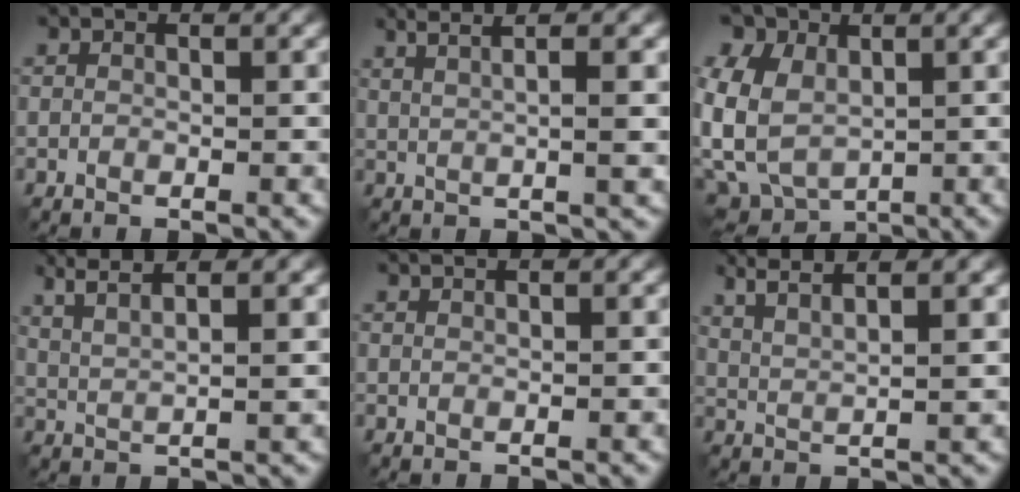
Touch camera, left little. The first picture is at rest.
{"total": 5.7, "force": [3.0, 1.6, 4.6], "torque": [-0.063, 0.020, 0.028]}
{"total": 8.6, "force": [1.6, 6.4, 5.5], "torque": [-0.129, 0.000, 0.030]}
{"total": 5.2, "force": [3.2, 1.1, 3.9], "torque": [-0.076, 0.015, 0.046]}
{"total": 0.7, "force": [0.6, 0.1, 0.4], "torque": [-0.003, 0.001, 0.005]}
{"total": 5.7, "force": [3.9, 1.3, 3.8], "torque": [-0.068, 0.020, 0.050]}